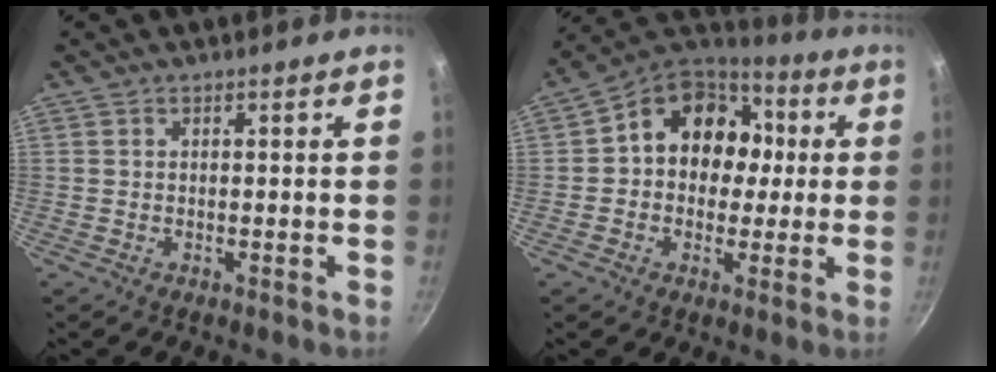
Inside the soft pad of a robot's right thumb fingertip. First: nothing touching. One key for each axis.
{"total": 15.7, "fx": 1.5, "fy": 12.9, "fz": 8.9, "tx": -0.097, "ty": 0.042, "tz": 0.008}